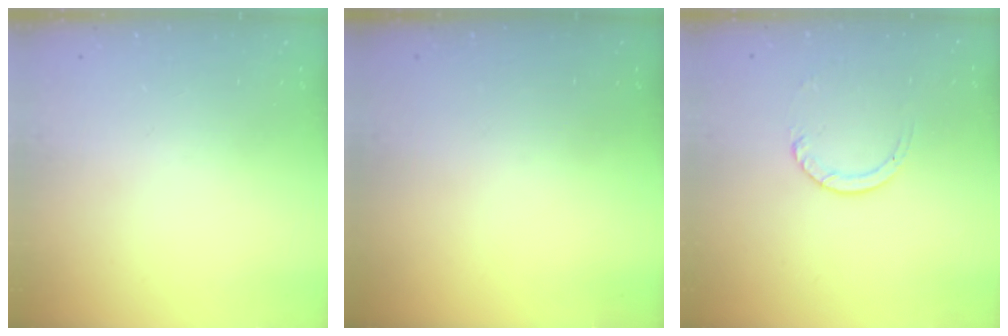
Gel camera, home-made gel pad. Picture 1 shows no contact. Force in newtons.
{"total": 0.0}
{"total": 3.9, "press": 3.9, "slide": 0.4}